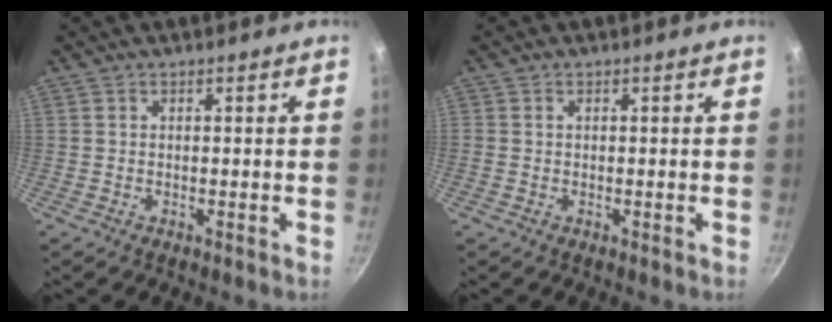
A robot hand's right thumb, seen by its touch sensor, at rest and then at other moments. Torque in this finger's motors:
{"motor_torque": [0.19, -0.26, -0.06, 0.49, 0.08]}